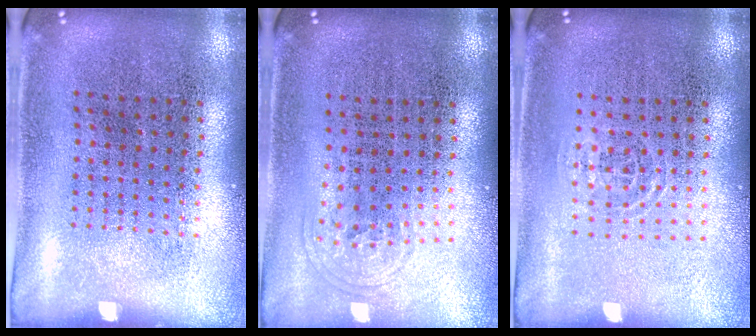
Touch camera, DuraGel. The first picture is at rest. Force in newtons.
{"total": 0.8, "press": 0.5, "slide": 0.7}
{"total": 0.8, "press": 0.5, "slide": 0.6}